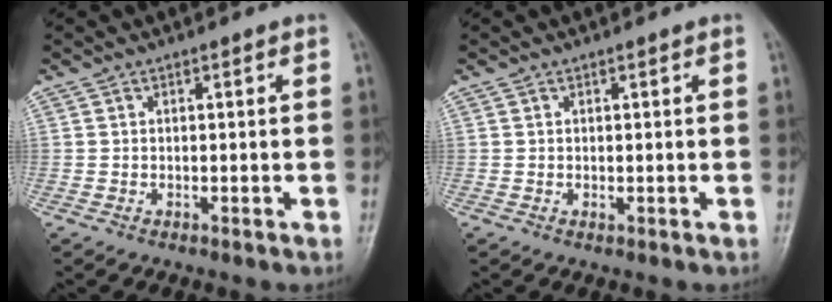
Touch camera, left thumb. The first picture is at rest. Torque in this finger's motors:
{"motor_torque": [-0.06, -0.01, 0.18, -0.17, 0.00]}